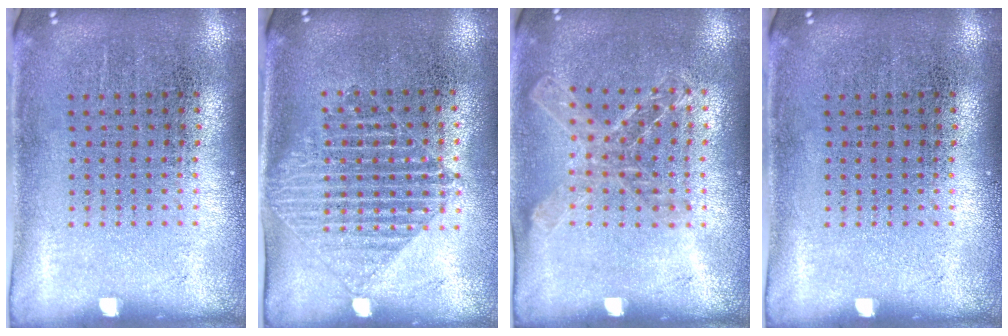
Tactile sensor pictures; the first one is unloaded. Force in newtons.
{"total": 1.4, "press": 1.3, "slide": 0.7}
{"total": 1.2, "press": 1.2, "slide": 0.1}
{"total": 0.0}